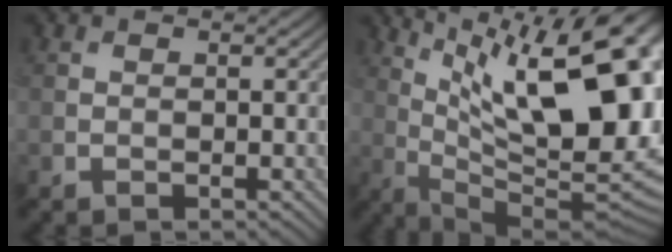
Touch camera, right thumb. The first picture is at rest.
{"total": 19.8, "force": [6.6, 6.6, 17.5], "torque": [-0.243, 0.025, 0.111]}